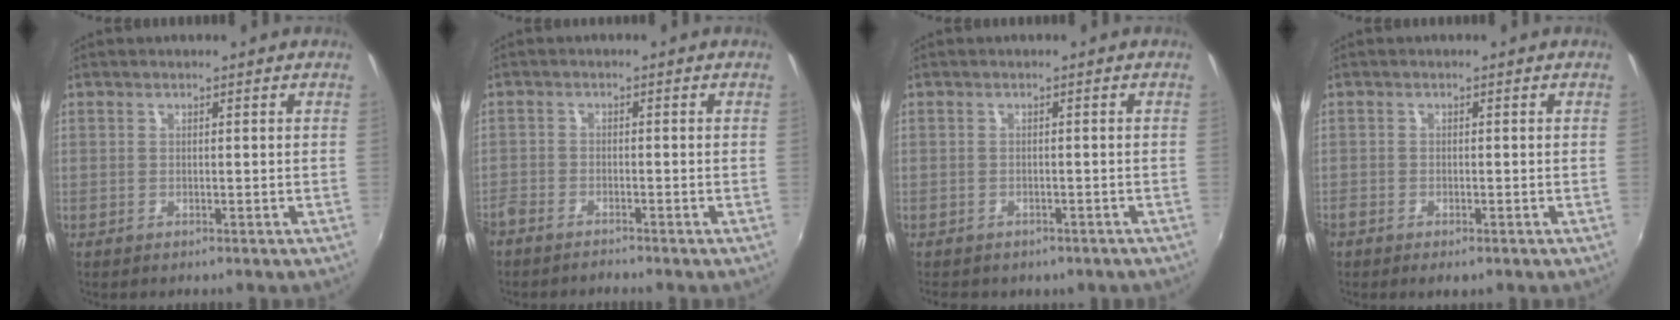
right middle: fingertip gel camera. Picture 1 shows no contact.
{"total": 4.0, "force": [-3.7, 1.0, 1.1], "torque": [-0.038, -0.014, -0.071]}
{"total": 4.6, "force": [-3.3, 2.6, 1.9], "torque": [-0.042, -0.018, -0.039]}
{"total": 2.4, "force": [-1.8, 1.0, 1.2], "torque": [-0.031, -0.011, -0.033]}